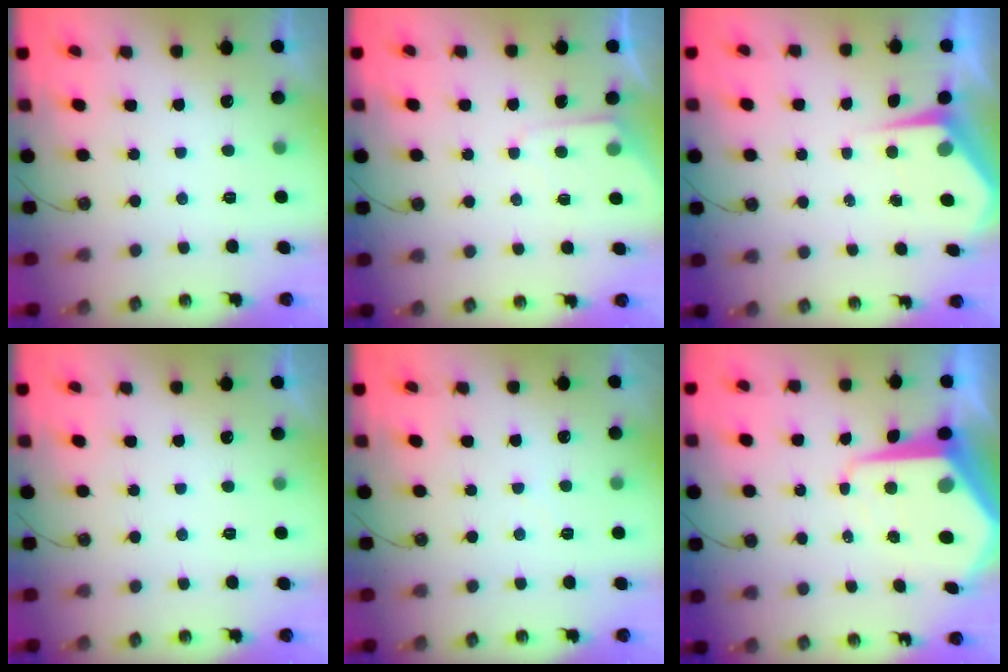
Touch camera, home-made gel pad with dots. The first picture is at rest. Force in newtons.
{"total": 5.1, "press": 5.1, "slide": 0.6}
{"total": 4.7, "press": 4.7, "slide": 0.4}
{"total": 0.0}
{"total": 2.3, "press": 2.3, "slide": 0.3}
{"total": 13.7, "press": 13.7, "slide": 1.1}